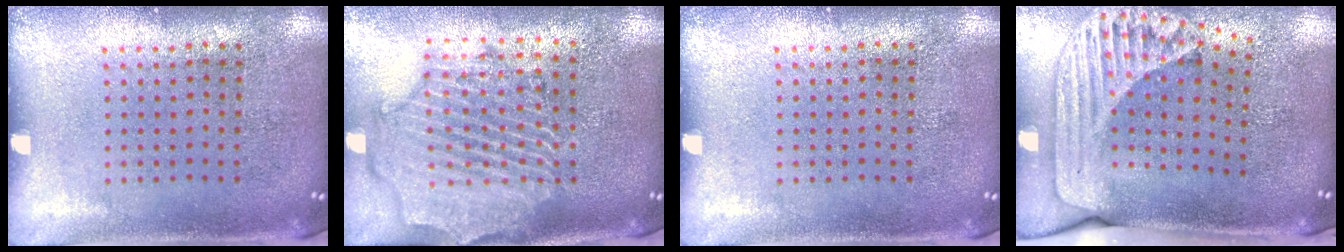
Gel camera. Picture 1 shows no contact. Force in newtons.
{"total": 2.6, "press": 2.3, "slide": 1.1}
{"total": 0.0}
{"total": 2.3, "press": 1.7, "slide": 1.5}